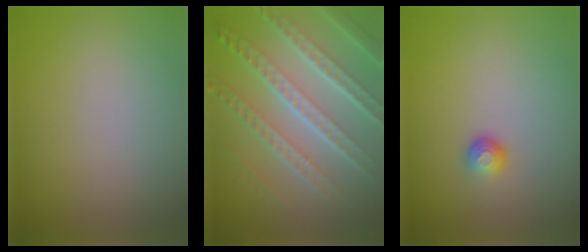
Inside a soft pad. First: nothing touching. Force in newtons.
{"total": 7.6, "press": 5.4, "slide": 5.3}
{"total": 1.5, "press": 1.0, "slide": 1.1}